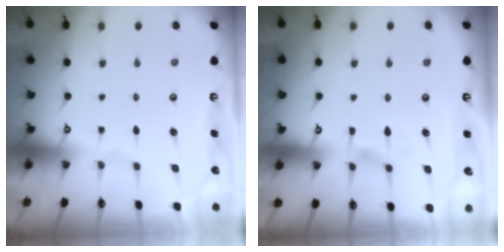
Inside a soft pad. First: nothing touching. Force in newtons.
{"total": 5.4, "press": 5.4, "slide": 0.6}